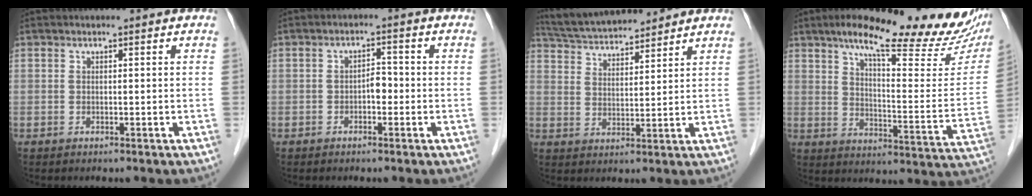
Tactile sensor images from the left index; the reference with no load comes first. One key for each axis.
{"total": 2.3, "fx": -0.7, "fy": 1.2, "fz": 1.8, "tx": -0.023, "ty": 0.008, "tz": -0.013}
{"total": 11.6, "fx": 10.9, "fy": 1.6, "fz": 3.7, "tx": -0.073, "ty": 0.026, "tz": 0.188}
{"total": 24.8, "fx": 19.5, "fy": 4.6, "fz": 14.6, "tx": -0.201, "ty": -0.012, "tz": 0.250}